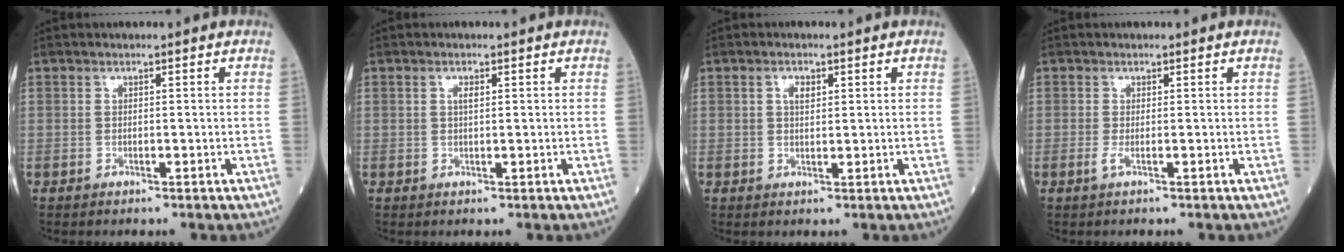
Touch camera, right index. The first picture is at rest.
{"total": 1.1, "force": [0.4, 0.3, 1.0], "torque": [-0.019, 0.001, 0.006]}
{"total": 2.0, "force": [0.8, 0.9, 1.5], "torque": [-0.028, 0.001, 0.013]}
{"total": 0.9, "force": [-0.2, -0.2, 0.8], "torque": [-0.024, -0.004, -0.006]}